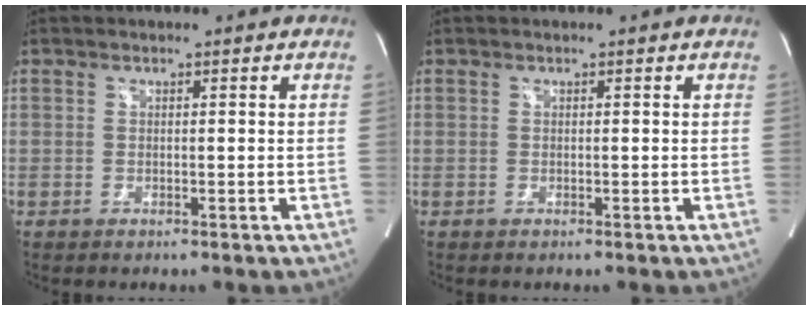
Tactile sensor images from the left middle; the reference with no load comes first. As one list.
[{"total": 0.0}]